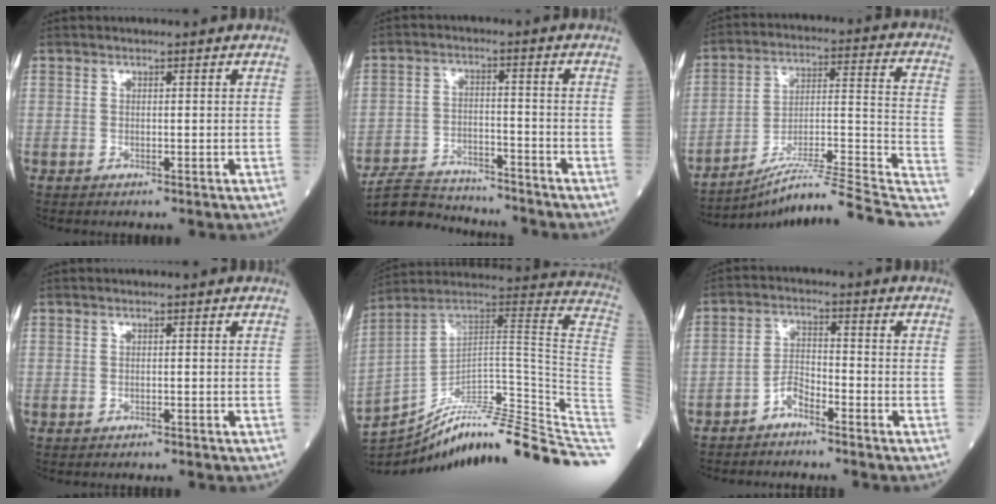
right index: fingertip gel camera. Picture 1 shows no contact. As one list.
[{"total": 9.4, "force": [-9.1, 1.8, 1.0], "torque": [-0.020, 0.014, -0.156]}, {"total": 20.9, "force": [-16.9, -1.2, 12.2], "torque": [-0.142, 0.024, -0.259]}, {"total": 0.6, "force": [-0.5, 0.1, 0.3], "torque": [-0.008, -0.001, -0.005]}, {"total": 34.9, "force": [-26.5, 1.3, 22.7], "torque": [-0.183, -0.021, -0.353]}, {"total": 3.1, "force": [-2.6, 0.8, 1.5], "torque": [-0.030, 0.002, -0.050]}]